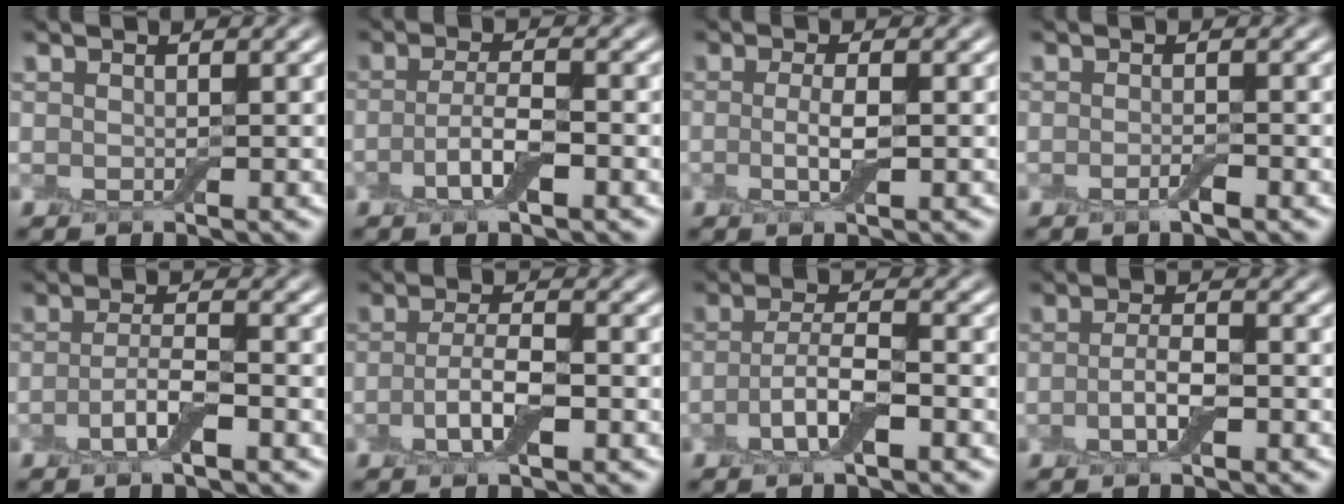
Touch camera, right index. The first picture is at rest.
{"total": 3.3, "force": [-1.1, 0.9, 2.9], "torque": [-0.061, 0.002, -0.027]}
{"total": 2.6, "force": [-0.3, 0.6, 2.5], "torque": [-0.052, -0.006, -0.009]}
{"total": 1.2, "force": [-0.6, 0.2, 1.1], "torque": [-0.019, -0.004, -0.012]}
{"total": 3.0, "force": [-1.2, 0.8, 2.6], "torque": [-0.054, 0.004, -0.030]}
{"total": 3.4, "force": [-1.0, 1.0, 3.1], "torque": [-0.064, -0.001, -0.024]}
{"total": 3.8, "force": [-1.4, 1.1, 3.3], "torque": [-0.067, 0.004, -0.033]}
{"total": 2.5, "force": [-0.8, 0.7, 2.2], "torque": [-0.045, 0.003, -0.021]}